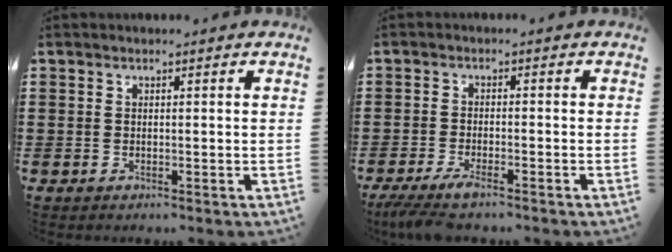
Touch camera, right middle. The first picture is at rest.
{"total": 3.7, "force": [-2.9, 0.3, 2.2], "torque": [-0.056, -0.015, -0.059]}